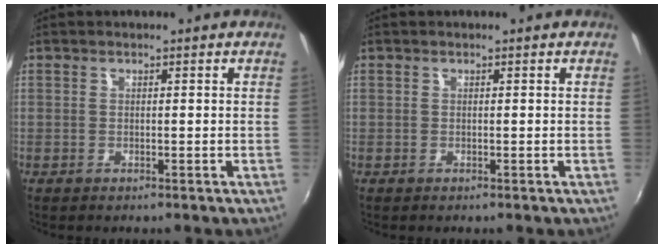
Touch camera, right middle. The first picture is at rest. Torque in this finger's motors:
{"motor_torque": [0.00, 0.00, 0.00, 0.00]}